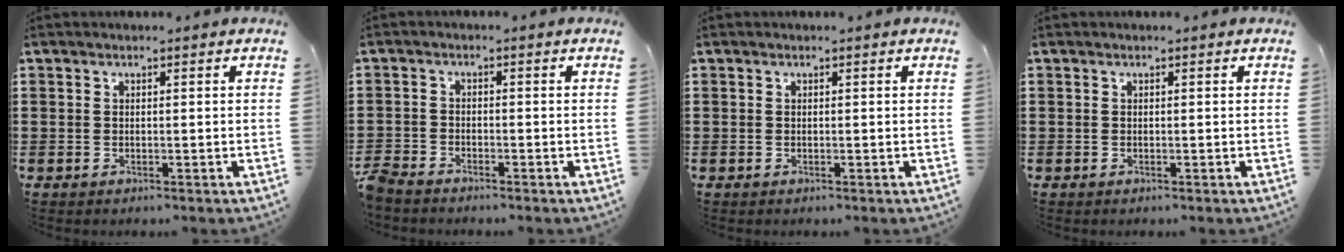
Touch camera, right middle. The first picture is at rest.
{"total": 2.5, "force": [-2.4, 0.4, 0.5], "torque": [-0.032, -0.004, -0.057]}
{"total": 0.0}
{"total": 0.0}